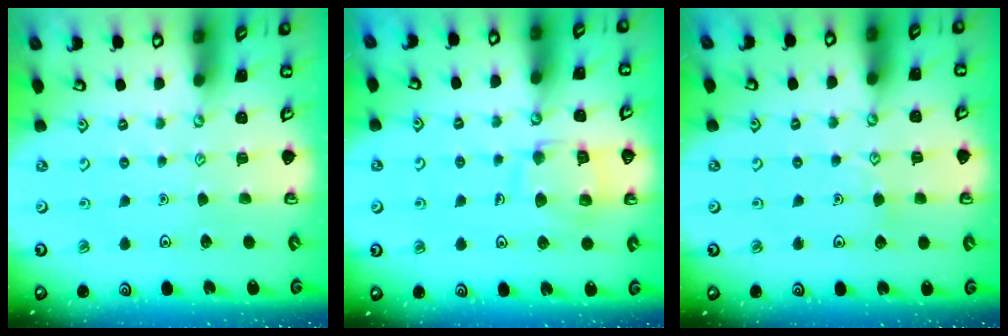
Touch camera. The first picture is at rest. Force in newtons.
{"total": 11.4, "press": 11.3, "slide": 1.1}
{"total": 4.4, "press": 4.4, "slide": 0.4}